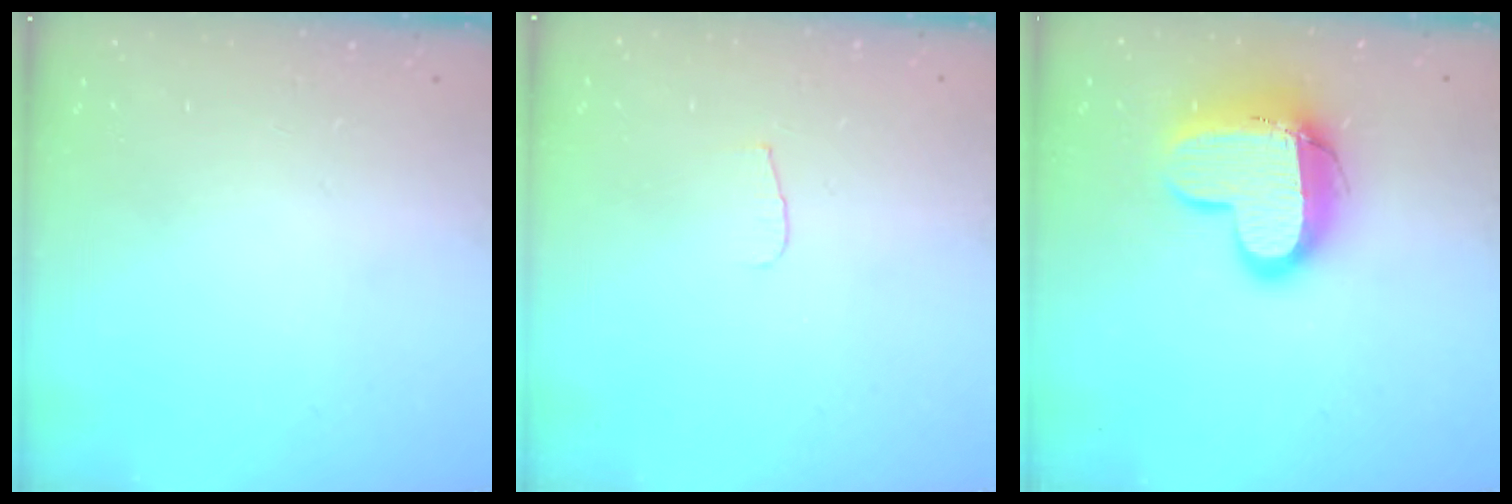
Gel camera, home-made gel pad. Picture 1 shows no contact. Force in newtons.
{"total": 3.6, "press": 3.6, "slide": 0.4}
{"total": 14.8, "press": 14.7, "slide": 1.2}